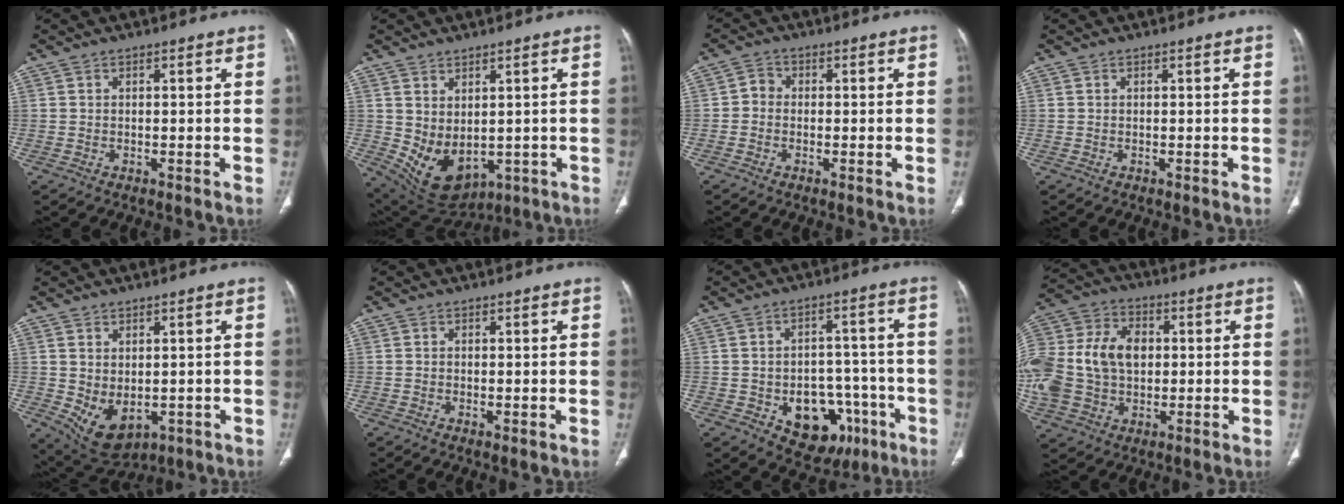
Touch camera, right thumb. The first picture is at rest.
{"total": 9.8, "force": [-0.1, 6.3, 7.5], "torque": [-0.117, -0.010, 0.036]}
{"total": 2.4, "force": [-0.5, 2.1, 1.2], "torque": [-0.011, 0.007, -0.019]}
{"total": 0.0}
{"total": 7.9, "force": [-1.1, 5.0, 5.9], "torque": [-0.091, -0.006, 0.009]}
{"total": 1.0, "force": [-0.2, 0.4, 0.9], "torque": [-0.021, -0.005, -0.003]}
{"total": 13.9, "force": [-5.7, 9.6, 8.3], "torque": [-0.069, 0.040, -0.066]}
{"total": 21.8, "force": [1.0, 15.9, 14.8], "torque": [-0.333, 0.024, 0.029]}